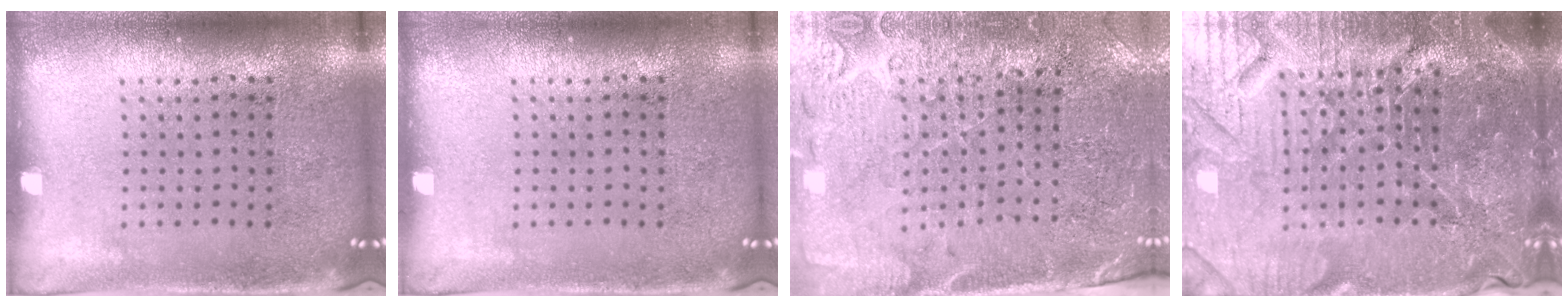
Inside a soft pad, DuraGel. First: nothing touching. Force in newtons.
{"total": 0.0}
{"total": 3.2, "press": 3.0, "slide": 0.9}
{"total": 6.2, "press": 5.7, "slide": 2.3}